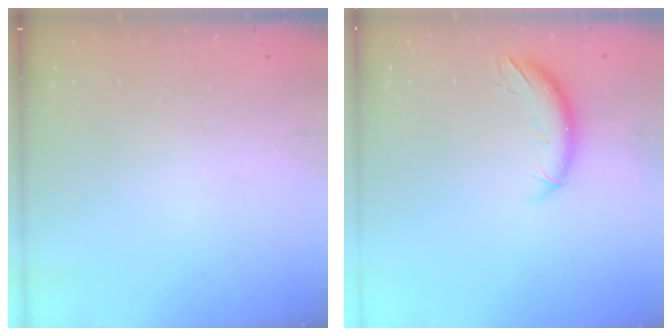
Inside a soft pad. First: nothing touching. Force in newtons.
{"total": 9.2, "press": 9.1, "slide": 1.5}